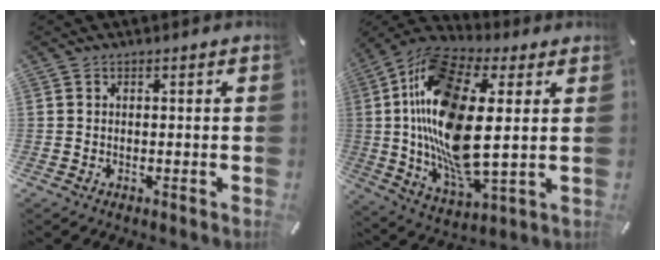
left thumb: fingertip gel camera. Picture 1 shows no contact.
{"total": 21.4, "force": [3.7, 9.3, 18.9], "torque": [-0.410, -0.017, 0.059]}